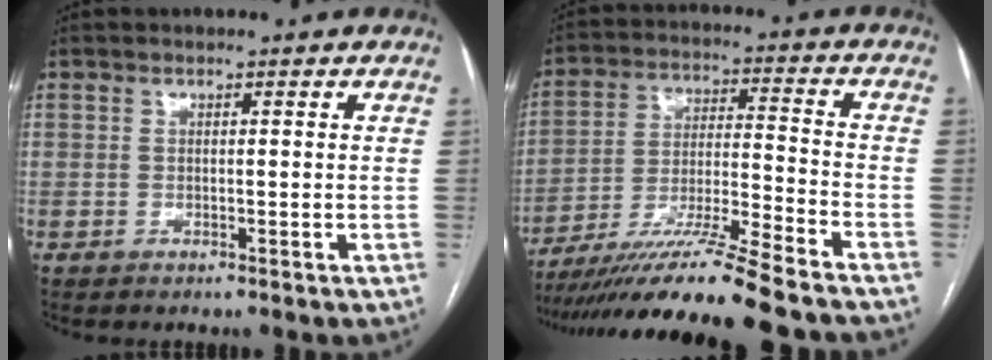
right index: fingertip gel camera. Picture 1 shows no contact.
{"total": 17.8, "force": [-14.8, -1.3, 9.8], "torque": [-0.182, -0.027, -0.257]}